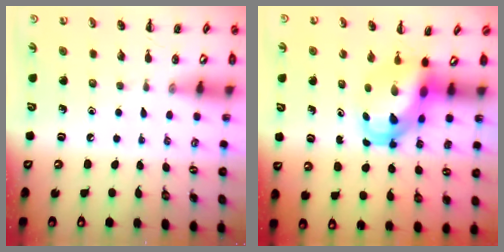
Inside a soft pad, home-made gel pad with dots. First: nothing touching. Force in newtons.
{"total": 5.7, "press": 5.6, "slide": 1.1}